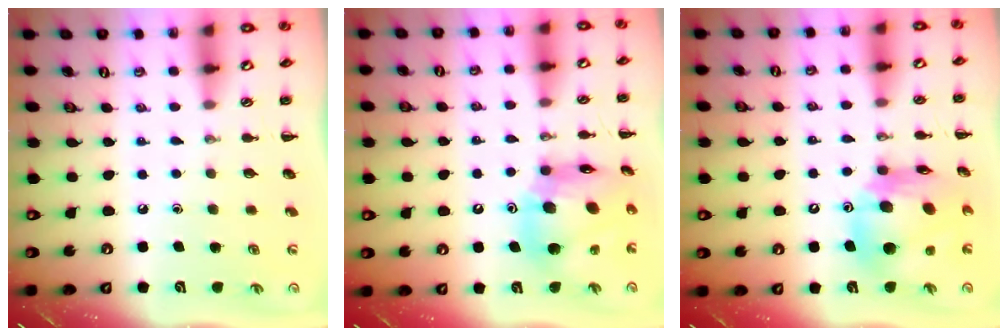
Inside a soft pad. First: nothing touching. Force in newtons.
{"total": 14.2, "press": 13.8, "slide": 3.4}
{"total": 14.8, "press": 14.2, "slide": 4.4}